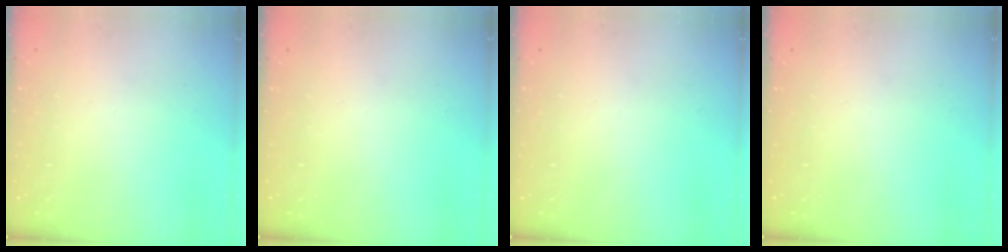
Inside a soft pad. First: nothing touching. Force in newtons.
{"total": 0.0}
{"total": 0.0}
{"total": 0.0}